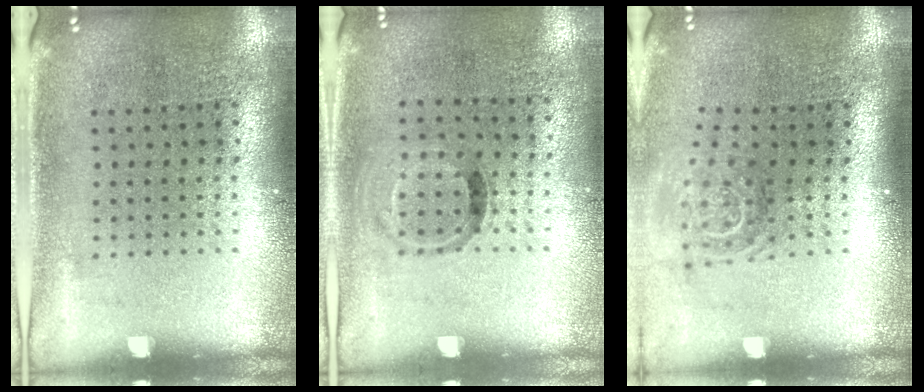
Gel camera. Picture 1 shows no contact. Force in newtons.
{"total": 0.8, "press": 0.6, "slide": 0.6}
{"total": 1.6, "press": 1.1, "slide": 1.1}